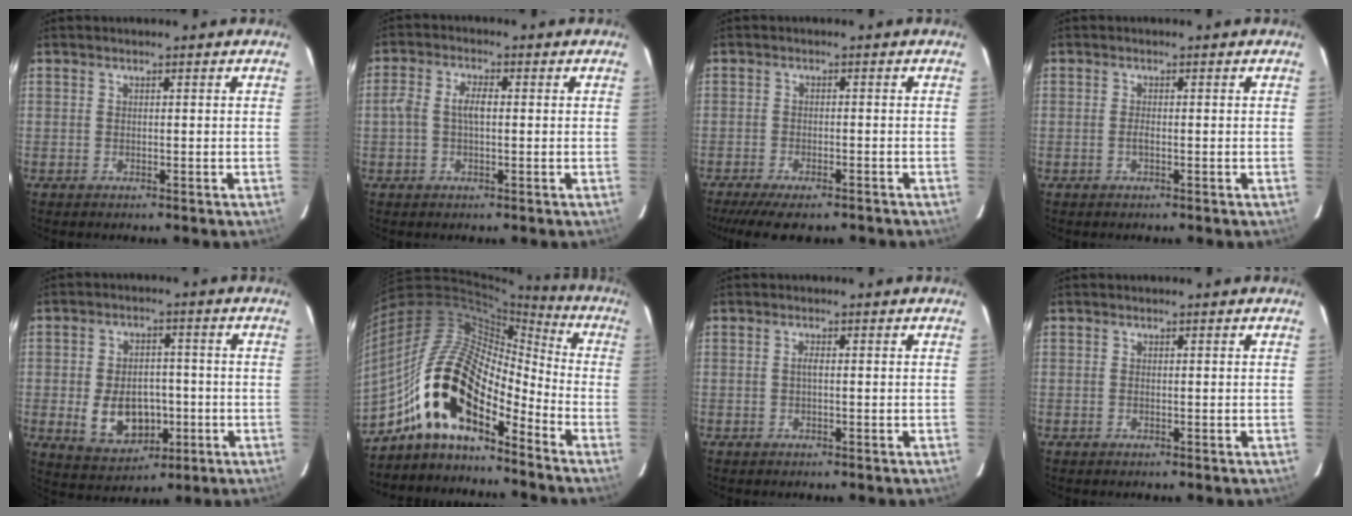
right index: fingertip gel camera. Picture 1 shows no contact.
{"total": 4.2, "force": [-0.2, 1.9, 3.7], "torque": [-0.076, 0.010, -0.005]}
{"total": 10.0, "force": [-8.2, 2.6, 5.2], "torque": [-0.120, -0.029, -0.131]}
{"total": 0.8, "force": [-0.3, 0.2, 0.7], "torque": [-0.015, 0.001, -0.007]}
{"total": 10.2, "force": [-2.4, 7.1, 6.9], "torque": [-0.147, -0.002, -0.021]}
{"total": 18.4, "force": [-11.5, 7.1, 12.5], "torque": [-0.225, 0.004, -0.234]}
{"total": 1.0, "force": [-0.1, 0.2, 0.9], "torque": [-0.019, 0.003, -0.003]}
{"total": 0.0}